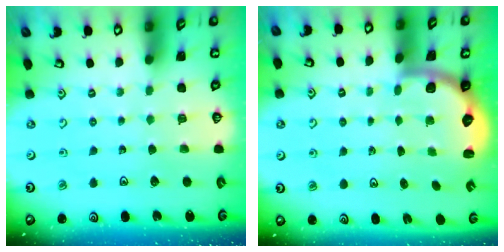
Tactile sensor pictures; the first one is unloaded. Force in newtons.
{"total": 2.6, "press": 1.9, "slide": 1.7}